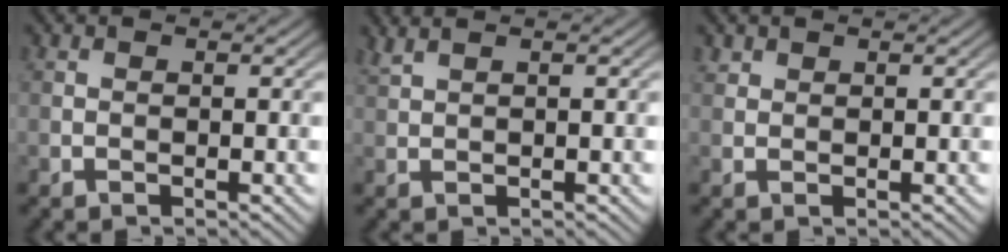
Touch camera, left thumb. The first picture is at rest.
{"total": 1.8, "force": [1.4, 0.2, 1.0], "torque": [-0.028, 0.007, 0.029]}
{"total": 0.9, "force": [0.8, 0.4, 0.1], "torque": [-0.004, 0.001, 0.020]}